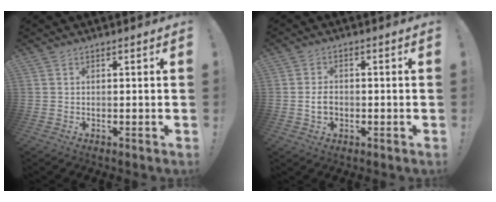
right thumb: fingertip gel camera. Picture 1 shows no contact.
{"total": 4.3, "force": [-0.9, 3.1, 2.8], "torque": [-0.041, 0.004, -0.018]}